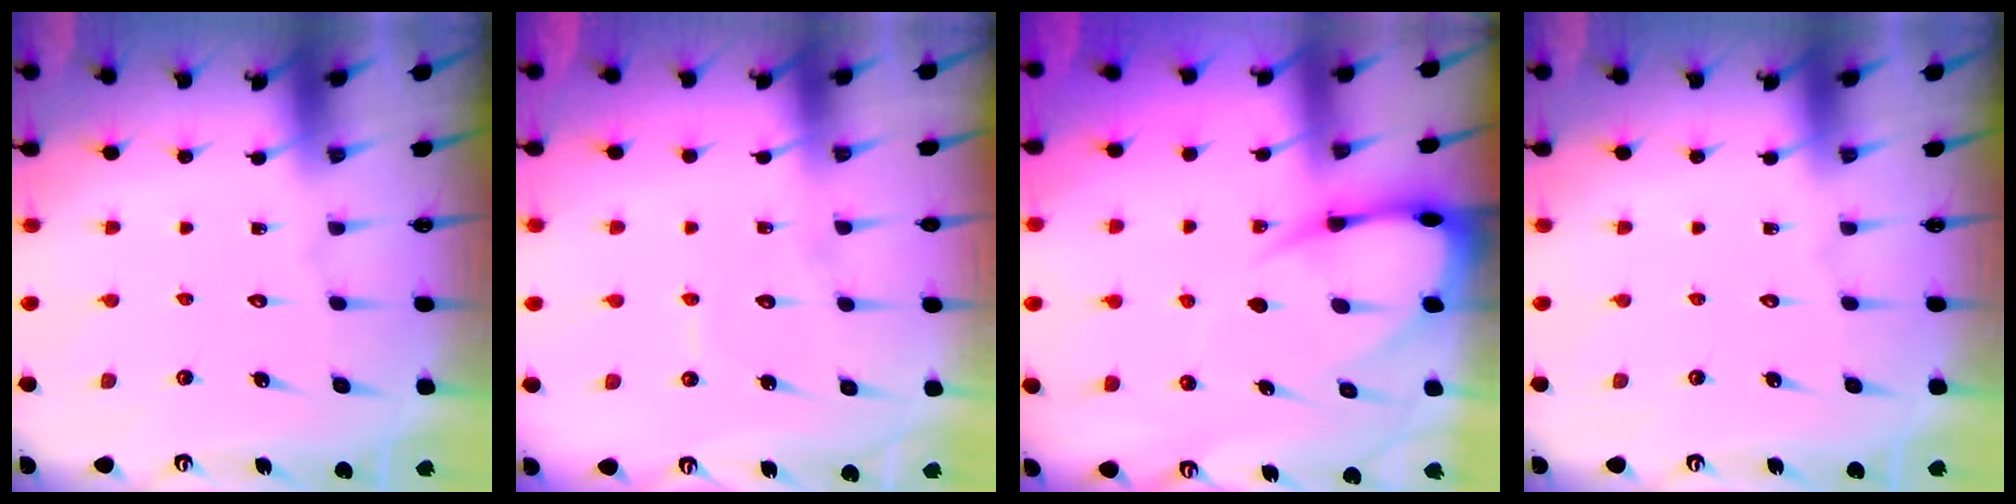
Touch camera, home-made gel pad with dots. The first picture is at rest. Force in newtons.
{"total": 3.7, "press": 3.7, "slide": 0.3}
{"total": 8.4, "press": 8.4, "slide": 0.8}
{"total": 0.0}